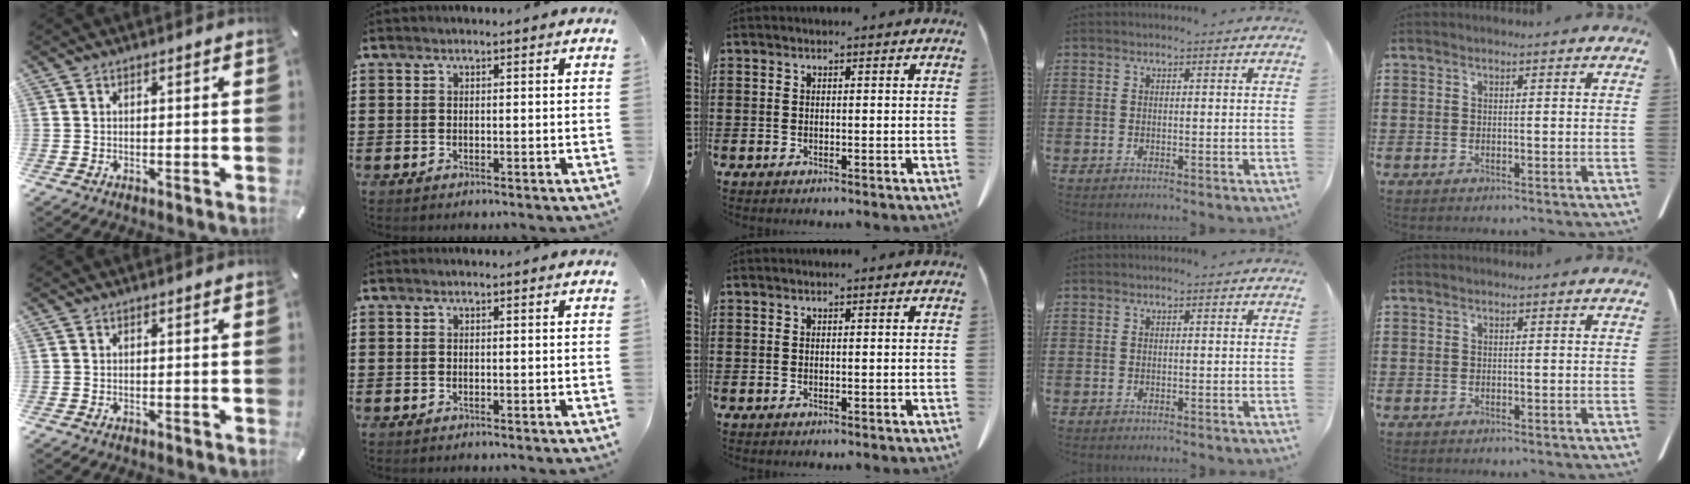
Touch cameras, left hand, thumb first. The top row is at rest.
{}